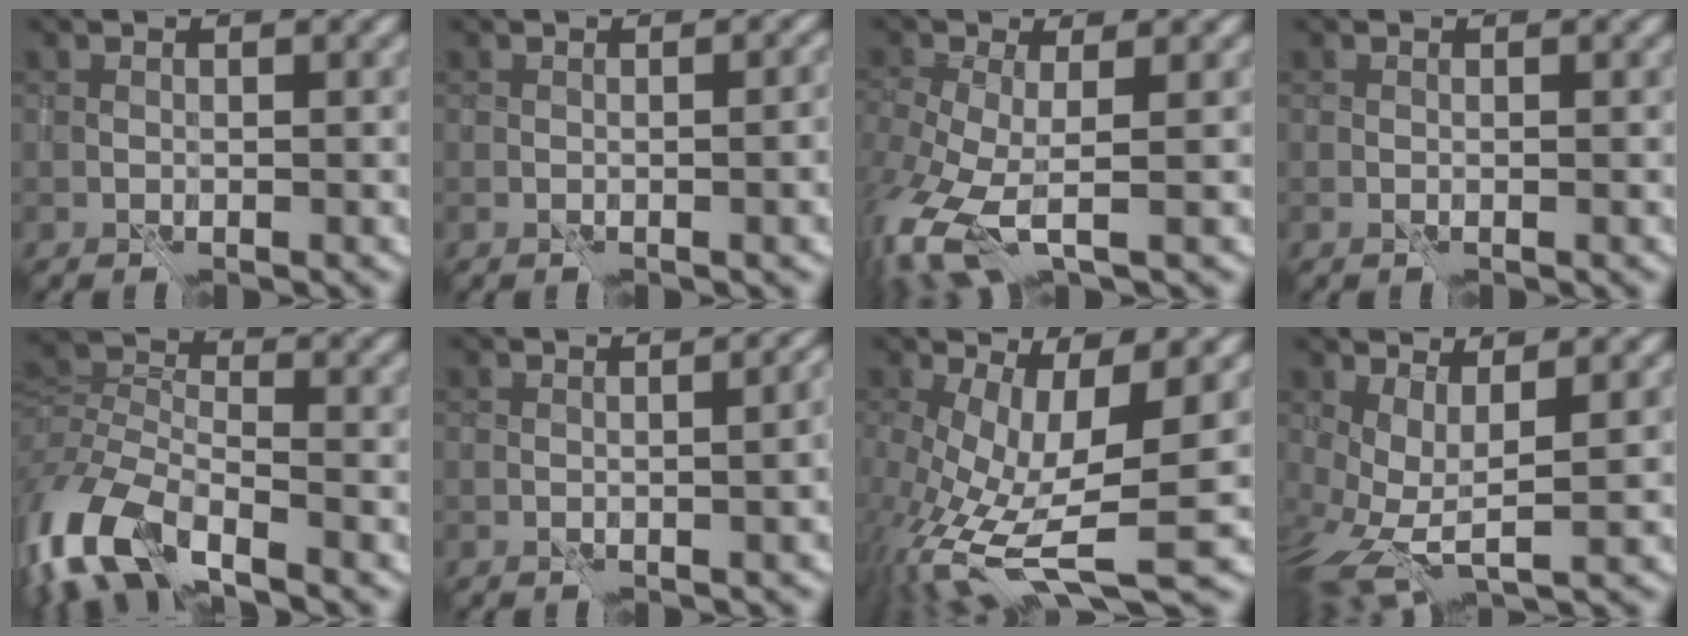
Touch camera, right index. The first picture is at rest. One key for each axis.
{"total": 3.7, "fx": -0.6, "fy": 1.5, "fz": 3.4, "tx": -0.014, "ty": 0.006, "tz": -0.002}
{"total": 6.1, "fx": -2.5, "fy": 2.6, "fz": 4.9, "tx": -0.136, "ty": -0.027, "tz": -0.055}
{"total": 0.0}
{"total": 9.6, "fx": -4.5, "fy": 4.7, "fz": 7.0, "tx": -0.158, "ty": -0.008, "tz": -0.099}
{"total": 5.8, "fx": -0.6, "fy": 2.8, "fz": 5.1, "tx": -0.013, "ty": 0.007, "tz": -0.004}
{"total": 9.7, "fx": -1.9, "fy": 3.2, "fz": 9.0, "tx": -0.190, "ty": -0.022, "tz": -0.026}
{"total": 4.1, "fx": 0.2, "fy": 1.4, "fz": 3.8, "tx": -0.093, "ty": -0.009, "tz": 0.000}